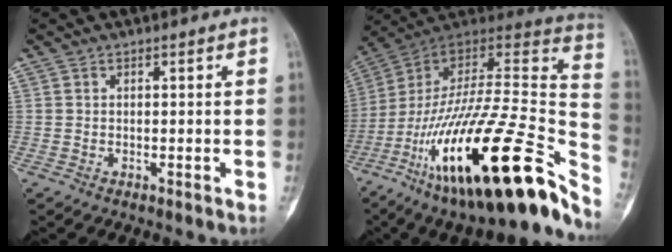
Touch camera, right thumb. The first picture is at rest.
{"total": 38.4, "force": [-20.2, 10.6, 30.8], "torque": [-0.435, 0.056, -0.324]}